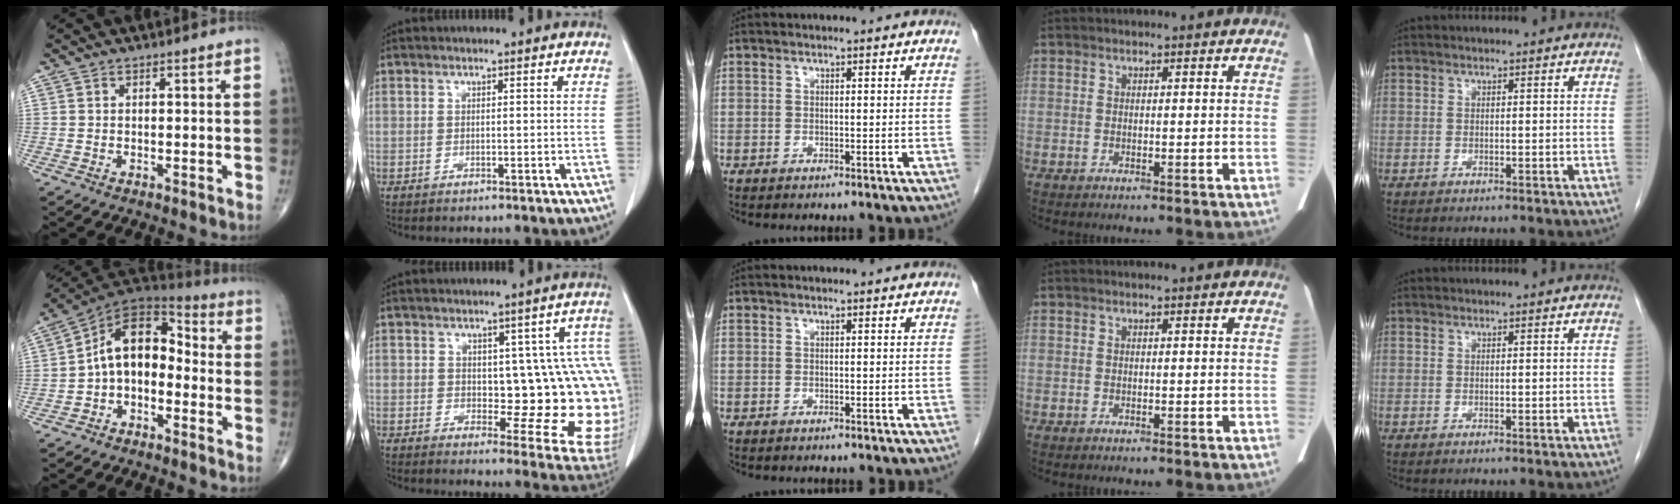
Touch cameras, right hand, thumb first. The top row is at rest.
{"thumb": {"total": 12.1, "force": [-1.9, 7.9, 8.9], "torque": [-0.119, 0.063, -0.049]}, "index": {"total": 15.1, "force": [0.4, 5.7, 13.9], "torque": [-0.113, 0.011, 0.014]}}